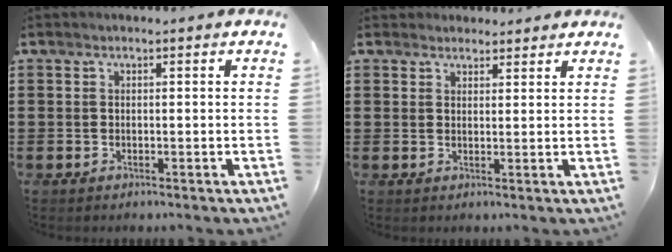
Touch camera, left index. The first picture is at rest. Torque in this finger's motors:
{"motor_torque": [1.34, -0.80, 0.38, 0.02]}